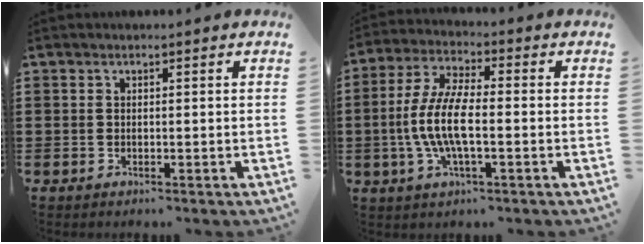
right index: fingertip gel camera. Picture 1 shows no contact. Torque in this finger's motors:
{"motor_torque": [2.14, 0.00, 1.06, 0.21]}